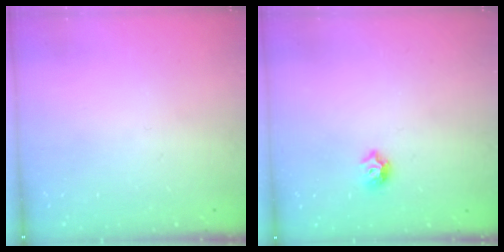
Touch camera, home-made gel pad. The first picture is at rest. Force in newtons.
{"total": 5.2, "press": 5.1, "slide": 0.9}